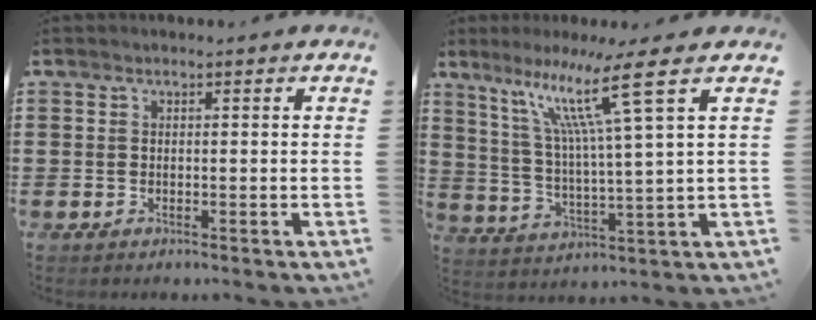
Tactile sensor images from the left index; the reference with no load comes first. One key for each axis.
{"total": 12.0, "fx": 6.9, "fy": -0.6, "fz": 9.8, "tx": -0.198, "ty": -0.017, "tz": 0.105}